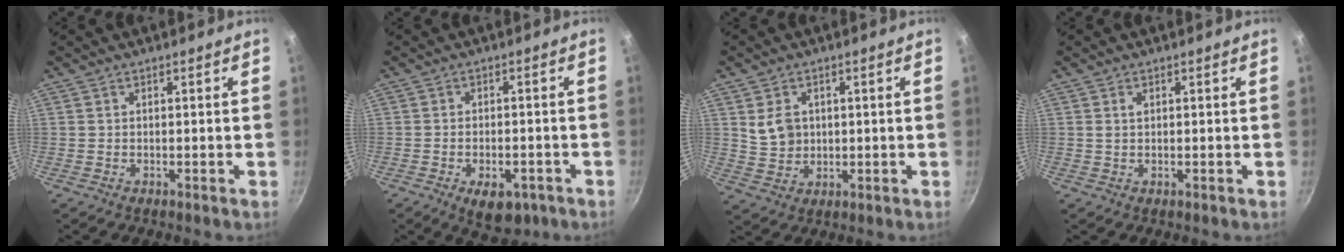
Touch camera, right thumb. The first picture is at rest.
{"total": 7.2, "force": [-3.6, 3.9, 4.8], "torque": [-0.060, 0.011, -0.045]}
{"total": 5.4, "force": [1.4, 4.4, 2.9], "torque": [-0.034, -0.008, 0.034]}
{"total": 1.1, "force": [0.4, 0.7, 0.8], "torque": [-0.017, -0.003, 0.009]}